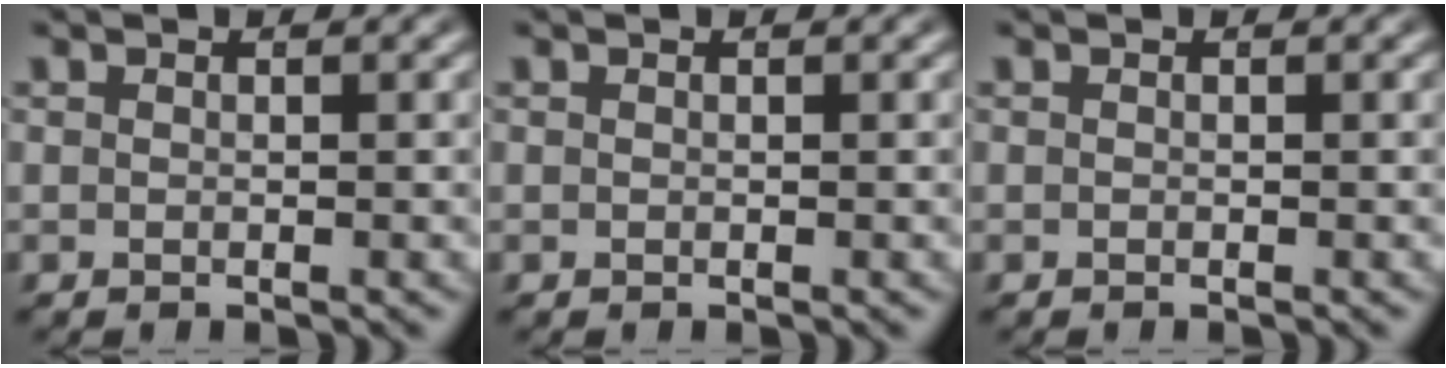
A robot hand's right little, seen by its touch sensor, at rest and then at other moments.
{"total": 0.0}
{"total": 0.0}